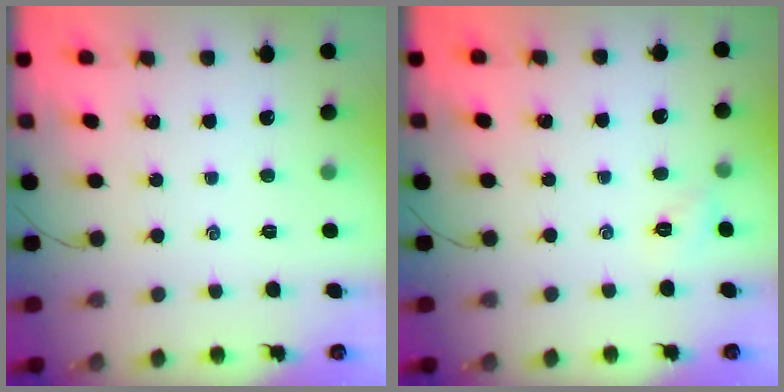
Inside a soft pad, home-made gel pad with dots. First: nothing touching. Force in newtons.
{"total": 2.6, "press": 2.6, "slide": 0.6}